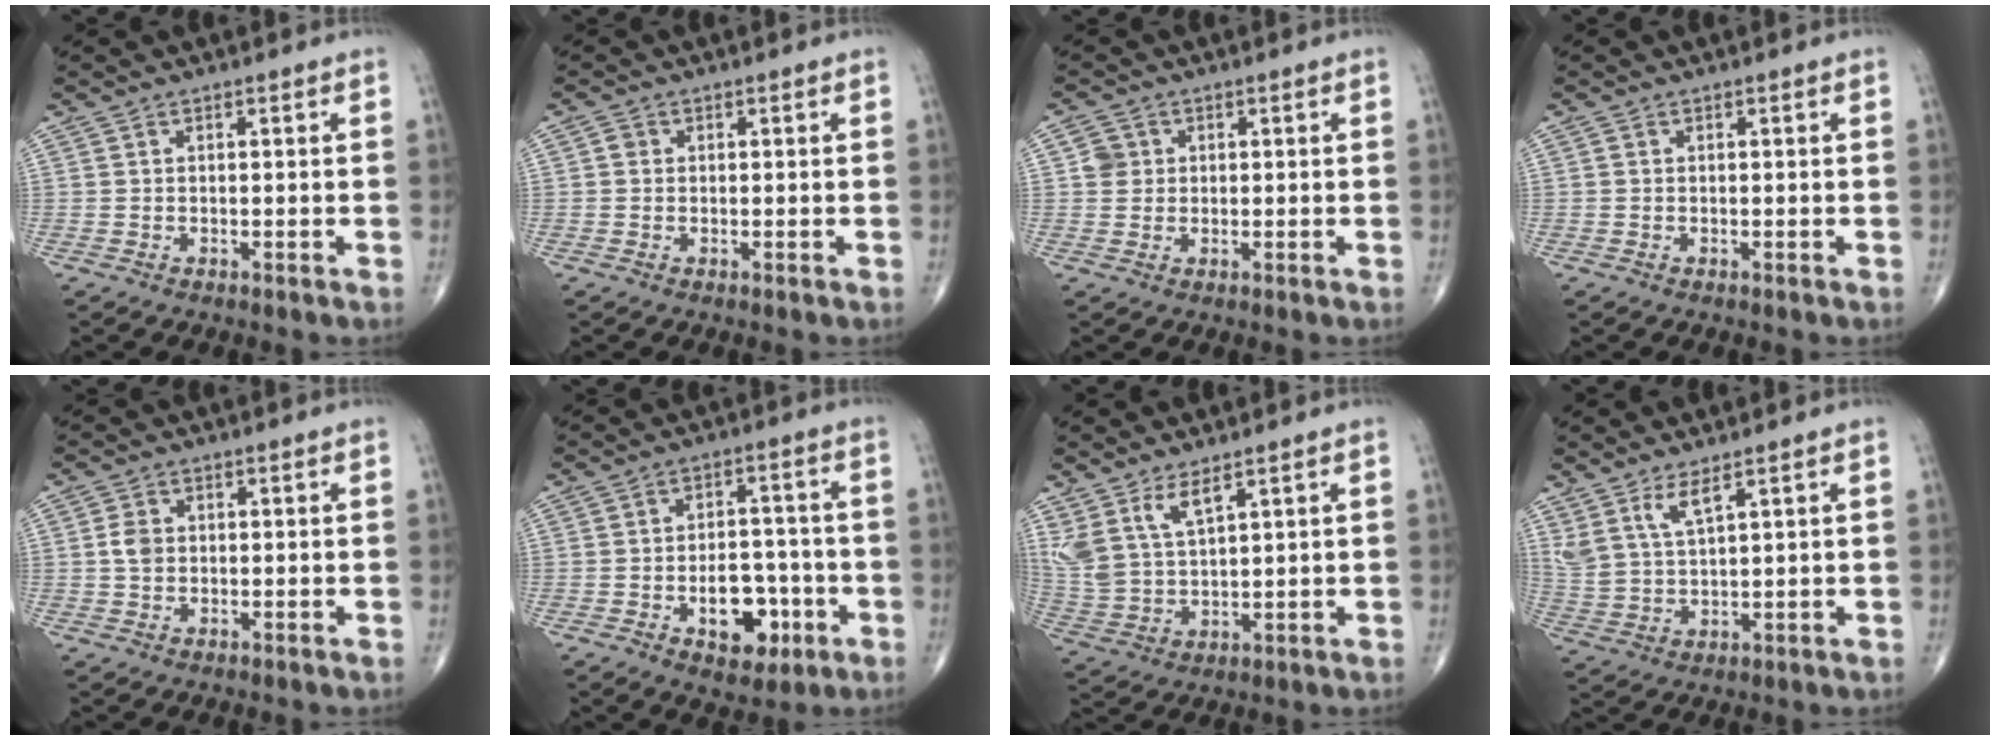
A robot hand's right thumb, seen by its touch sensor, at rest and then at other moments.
{"total": 1.0, "force": [0.1, 1.0, 0.4], "torque": [-0.002, 0.002, -0.001]}
{"total": 3.1, "force": [0.7, 2.9, 0.9], "torque": [0.001, 0.002, 0.009]}
{"total": 0.0}
{"total": 2.7, "force": [0.1, 2.1, 1.8], "torque": [-0.031, 0.002, -0.001]}
{"total": 10.3, "force": [-3.6, 6.3, 7.3], "torque": [-0.072, 0.028, -0.046]}
{"total": 8.7, "force": [5.4, 3.5, 5.8], "torque": [-0.120, -0.025, 0.123]}
{"total": 5.9, "force": [3.8, 1.6, 4.2], "torque": [-0.090, -0.024, 0.086]}